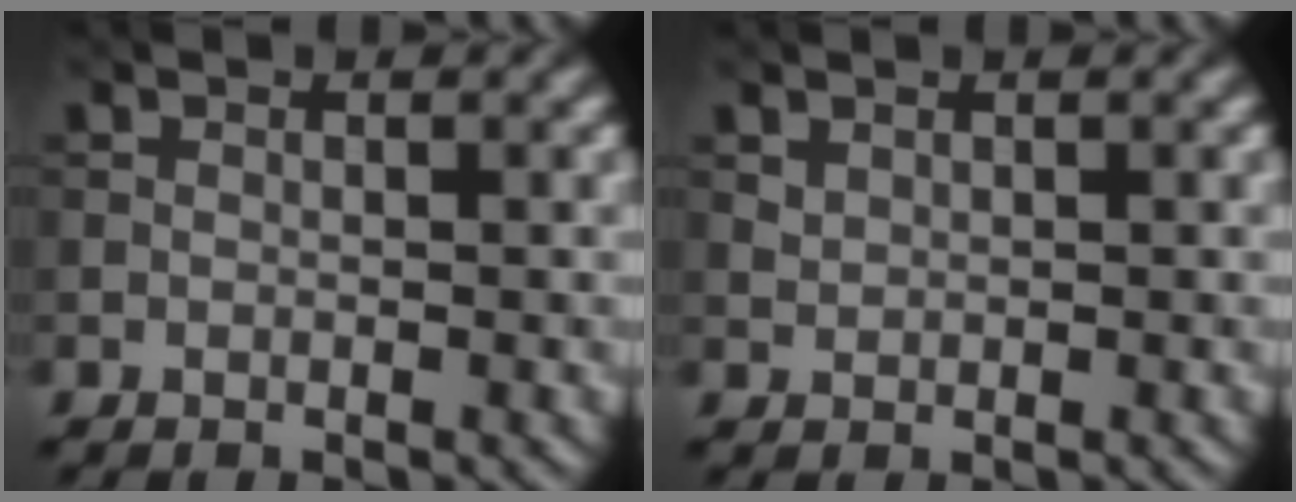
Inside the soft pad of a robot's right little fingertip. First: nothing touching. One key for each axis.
{"total": 0.7, "fx": 0.5, "fy": 0.4, "fz": 0.3, "tx": -0.010, "ty": -0.003, "tz": 0.016}